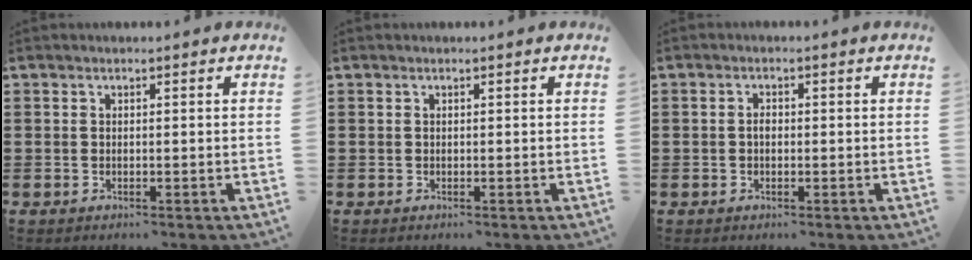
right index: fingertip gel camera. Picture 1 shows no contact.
{"total": 0.0}
{"total": 1.3, "force": [-0.1, 0.7, 1.0], "torque": [-0.021, 0.002, -0.003]}